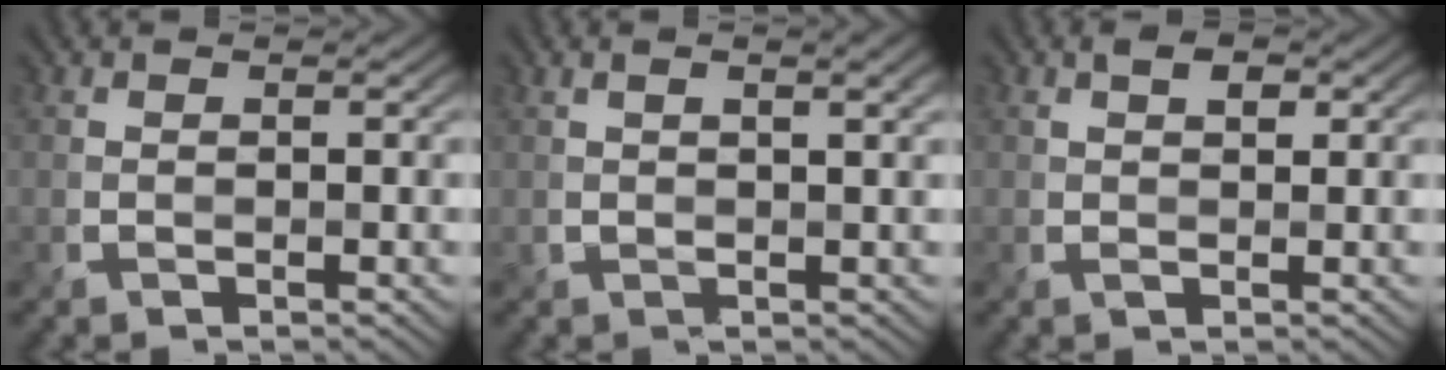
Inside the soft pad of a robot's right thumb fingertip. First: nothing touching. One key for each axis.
{"total": 3.2, "fx": 1.5, "fy": 0.6, "fz": 2.8, "tx": -0.049, "ty": 0.005, "tz": 0.023}
{"total": 2.0, "fx": 0.7, "fy": 1.0, "fz": 1.6, "tx": -0.027, "ty": 0.003, "tz": 0.009}